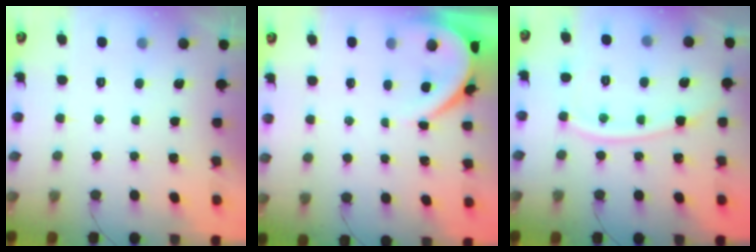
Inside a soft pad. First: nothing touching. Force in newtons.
{"total": 3.5, "press": 3.5, "slide": 0.4}
{"total": 9.5, "press": 9.4, "slide": 1.0}